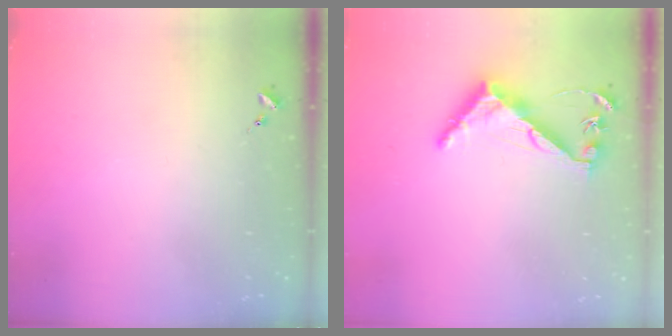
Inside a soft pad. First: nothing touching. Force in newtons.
{"total": 7.3, "press": 7.3, "slide": 0.6}